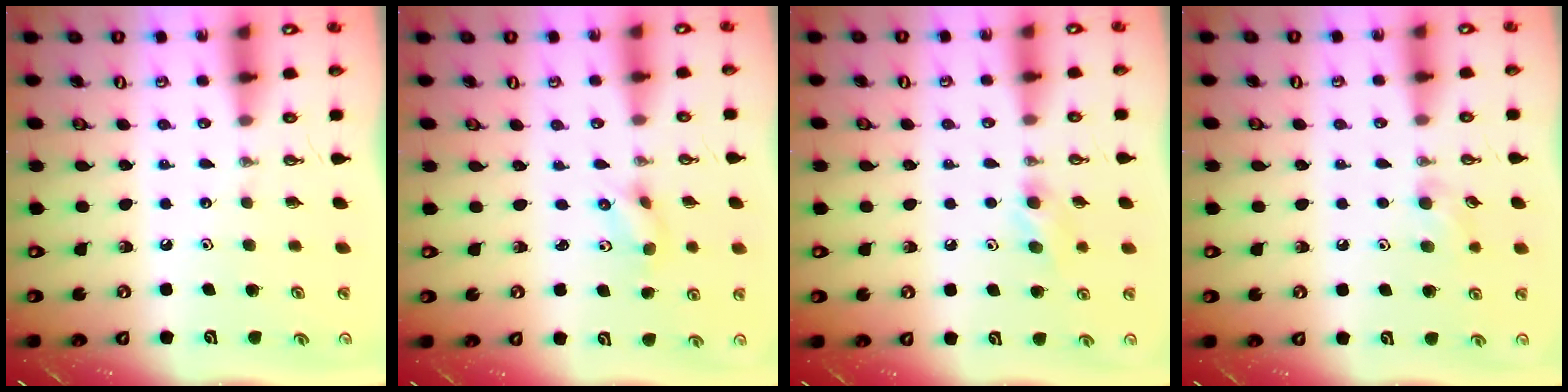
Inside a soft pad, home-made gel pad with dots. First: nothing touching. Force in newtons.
{"total": 2.0, "press": 1.8, "slide": 0.9}
{"total": 8.4, "press": 7.5, "slide": 3.7}
{"total": 6.1, "press": 6.0, "slide": 1.4}